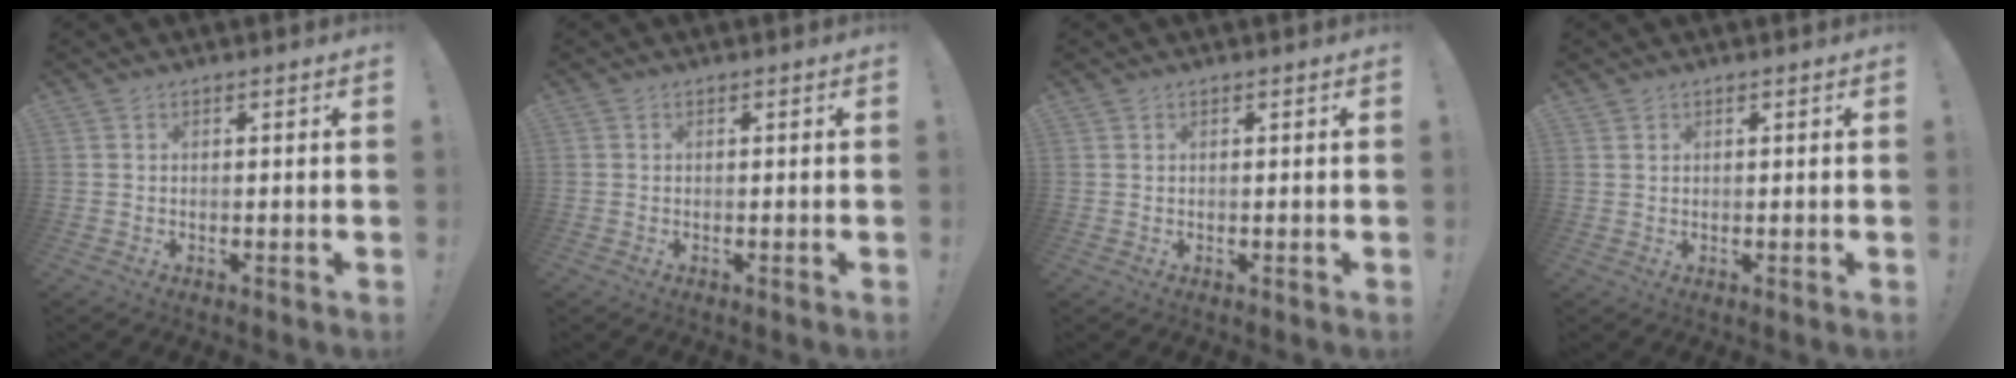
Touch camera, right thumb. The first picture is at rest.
{"total": 0.0}
{"total": 0.0}
{"total": 0.8, "force": [0.6, 0.5, 0.1], "torque": [0.000, 0.000, 0.011]}